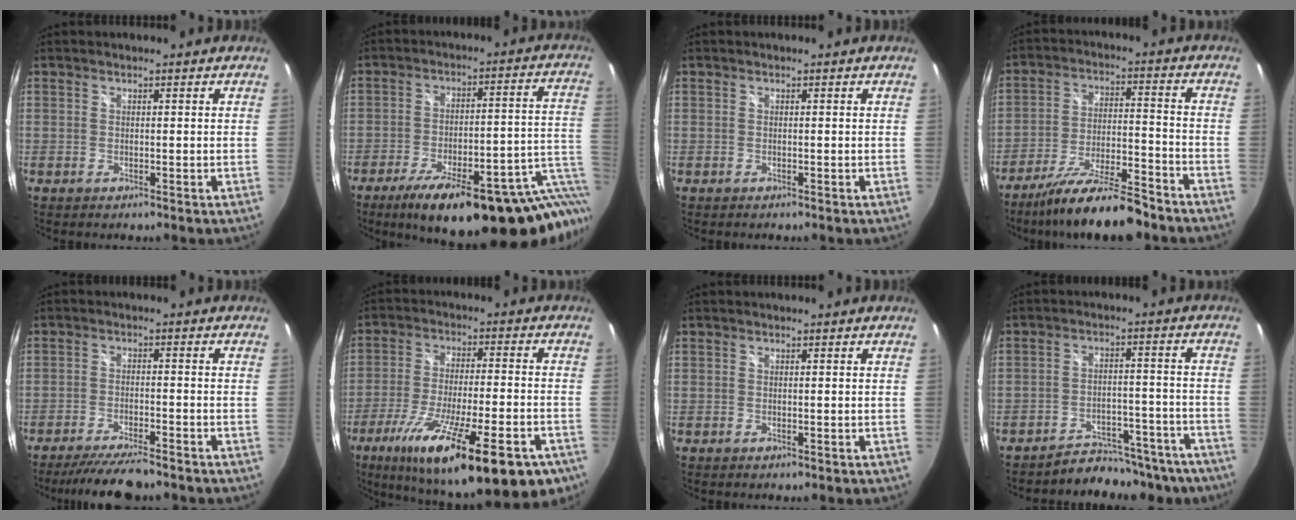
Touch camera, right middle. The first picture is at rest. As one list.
[{"total": 26.2, "force": [-17.2, 6.3, 18.8], "torque": [-0.234, -0.021, -0.226]}, {"total": 0.0}, {"total": 15.4, "force": [-13.0, 2.1, 8.0], "torque": [-0.157, -0.017, -0.211]}, {"total": 9.5, "force": [-8.4, 1.1, 4.2], "torque": [-0.098, -0.015, -0.137]}, {"total": 26.7, "force": [-16.1, 6.1, 20.3], "torque": [-0.337, -0.071, -0.240]}, {"total": 0.0}, {"total": 16.5, "force": [-15.0, 5.8, 3.5], "torque": [-0.059, 0.035, -0.177]}]